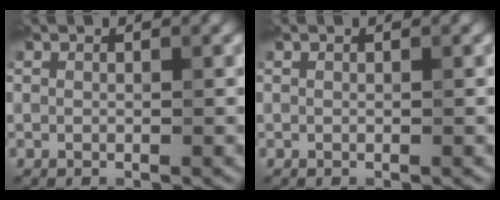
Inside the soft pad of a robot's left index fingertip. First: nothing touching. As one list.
[{"total": 0.0}]